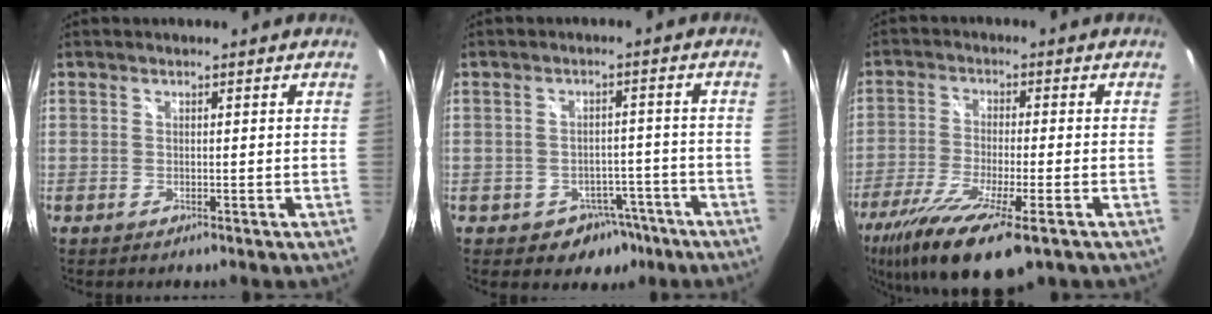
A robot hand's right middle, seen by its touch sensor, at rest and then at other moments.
{"total": 6.3, "force": [-3.8, 4.7, 1.6], "torque": [-0.034, 0.023, -0.033]}
{"total": 15.7, "force": [-9.6, 3.5, 11.9], "torque": [-0.242, -0.063, -0.172]}